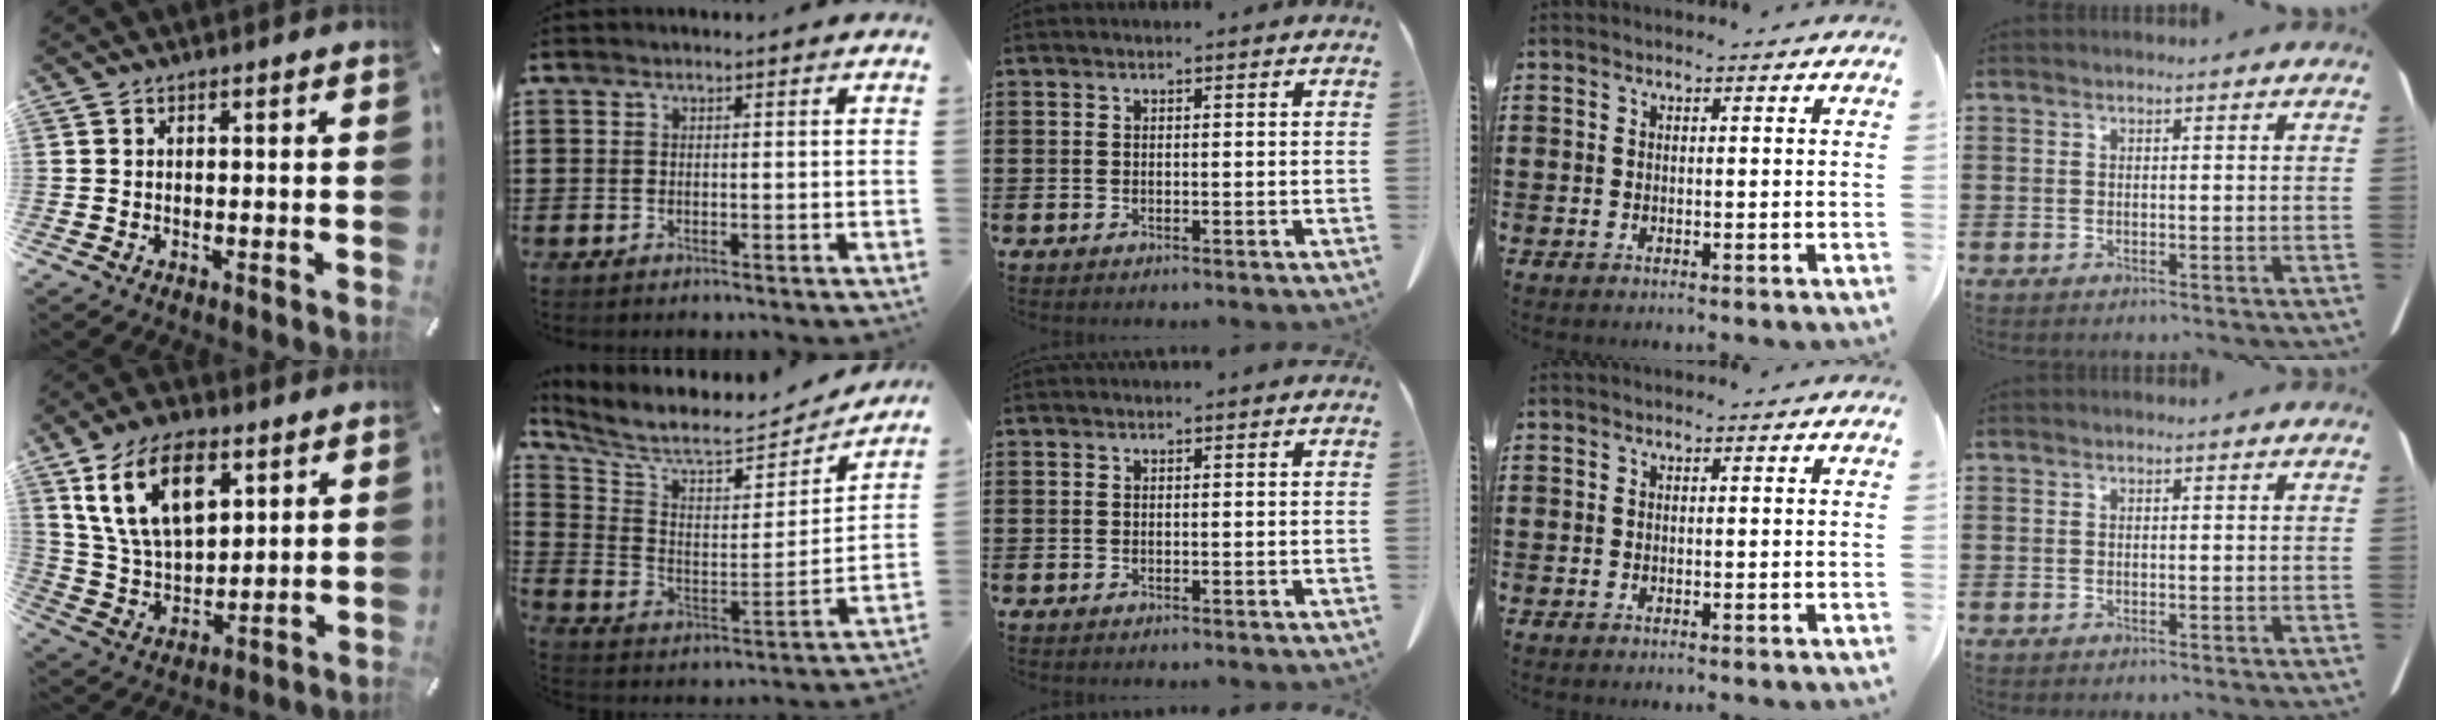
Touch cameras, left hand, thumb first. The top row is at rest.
{"thumb": {"total": 16.4, "force": [8.0, 9.5, 10.6], "torque": [-0.231, -0.016, 0.141]}, "index": {"total": 7.7, "force": [6.7, 1.6, 3.4], "torque": [-0.098, -0.047, 0.113]}}